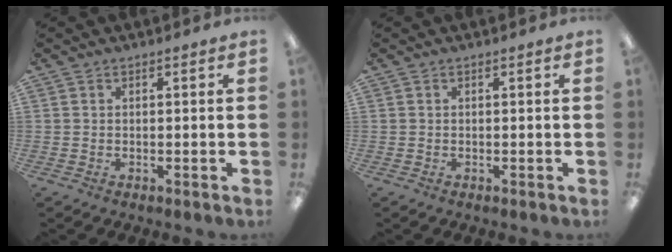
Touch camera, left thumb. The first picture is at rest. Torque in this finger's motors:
{"motor_torque": [-0.06, -0.06, 0.14, -0.08, 0.00]}